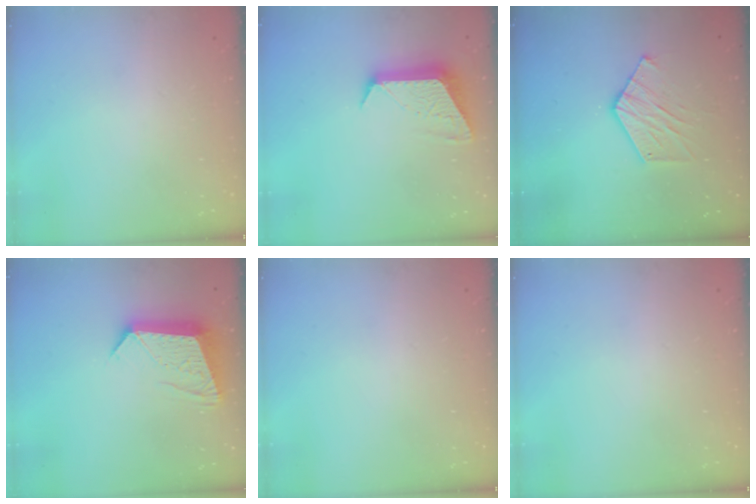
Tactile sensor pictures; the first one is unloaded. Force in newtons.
{"total": 10.9, "press": 10.9, "slide": 0.4}
{"total": 9.6, "press": 9.6, "slide": 0.3}
{"total": 12.0, "press": 11.9, "slide": 1.1}
{"total": 0.0}
{"total": 0.0}